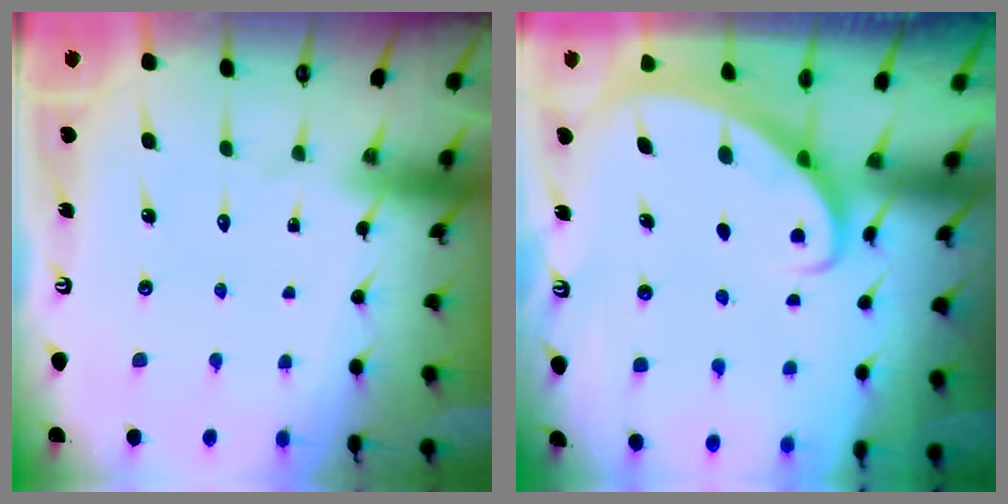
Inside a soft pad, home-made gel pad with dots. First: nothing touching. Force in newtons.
{"total": 2.6, "press": 2.6, "slide": 0.2}